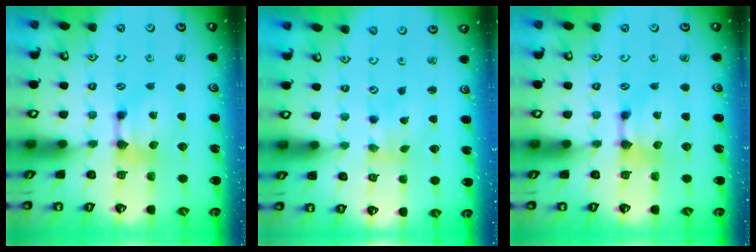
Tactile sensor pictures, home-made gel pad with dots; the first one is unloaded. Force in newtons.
{"total": 2.0, "press": 1.7, "slide": 1.0}
{"total": 0.0}